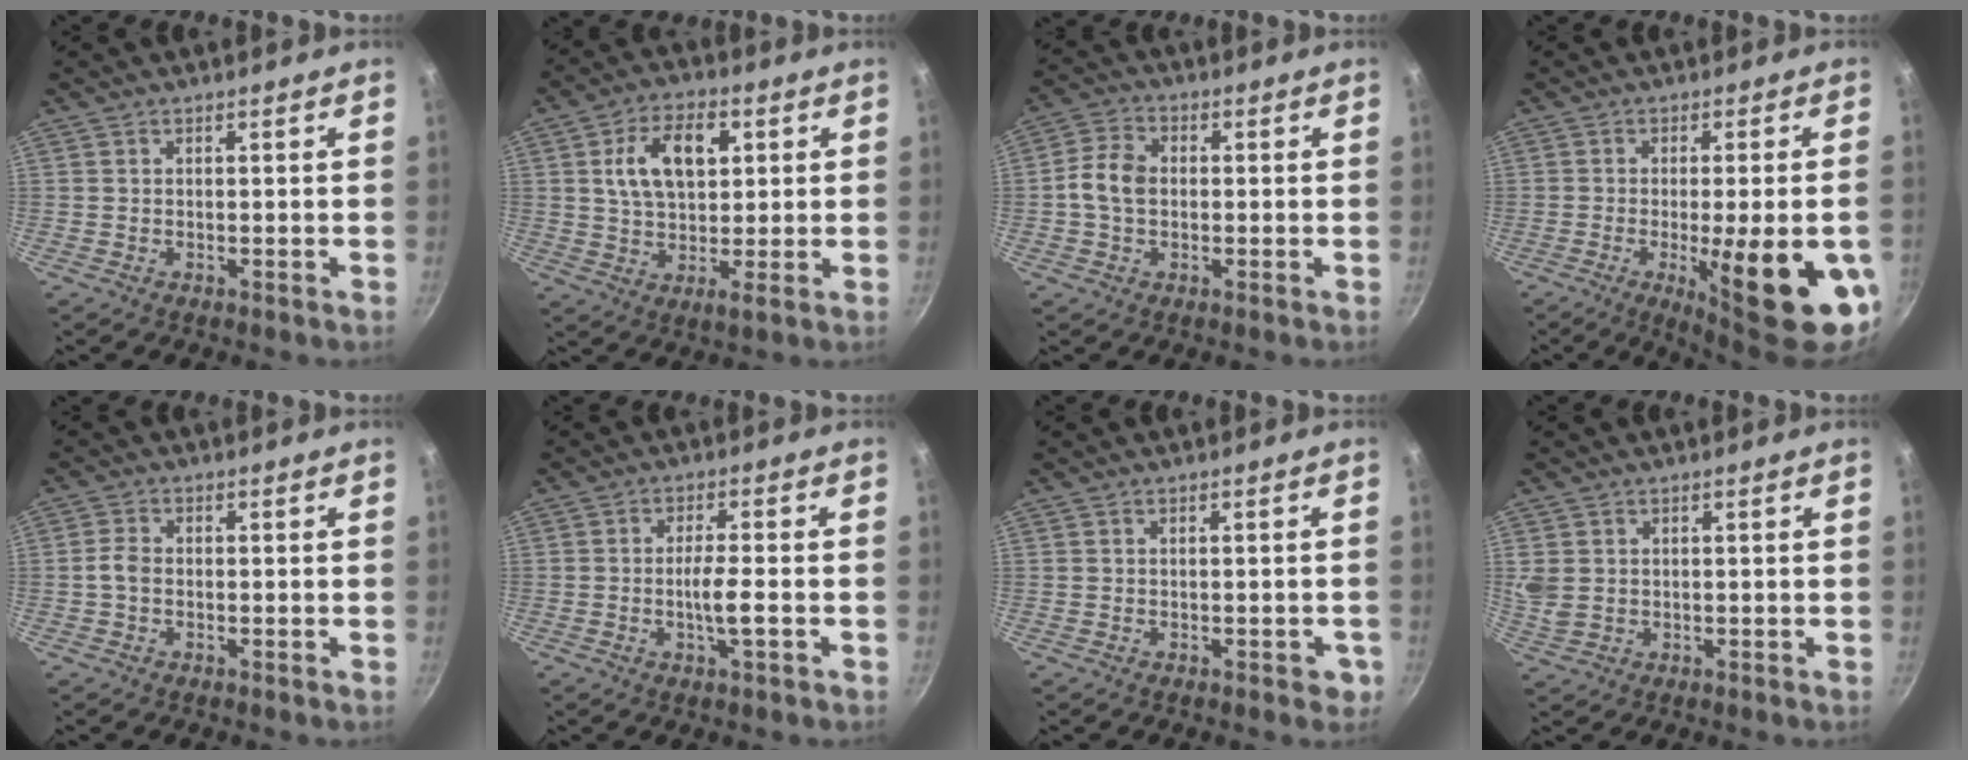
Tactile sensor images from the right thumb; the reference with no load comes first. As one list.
[{"total": 12.0, "force": [3.2, 7.1, 9.2], "torque": [-0.135, 0.001, 0.047]}, {"total": 6.5, "force": [-0.3, 4.7, 4.4], "torque": [-0.078, 0.019, -0.017]}, {"total": 18.4, "force": [-5.4, 4.4, 17.0], "torque": [-0.207, -0.001, -0.064]}, {"total": 2.5, "force": [-0.5, 1.7, 1.8], "torque": [-0.038, 0.012, -0.015]}, {"total": 6.8, "force": [-1.9, 1.1, 6.5], "torque": [-0.129, 0.015, -0.039]}, {"total": 2.7, "force": [-1.0, 1.5, 2.0], "torque": [-0.011, 0.007, -0.011]}, {"total": 4.1, "force": [0.9, 3.3, 2.4], "torque": [-0.042, -0.007, 0.024]}]